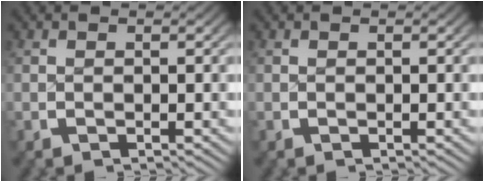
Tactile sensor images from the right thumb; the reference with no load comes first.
{"total": 0.0}